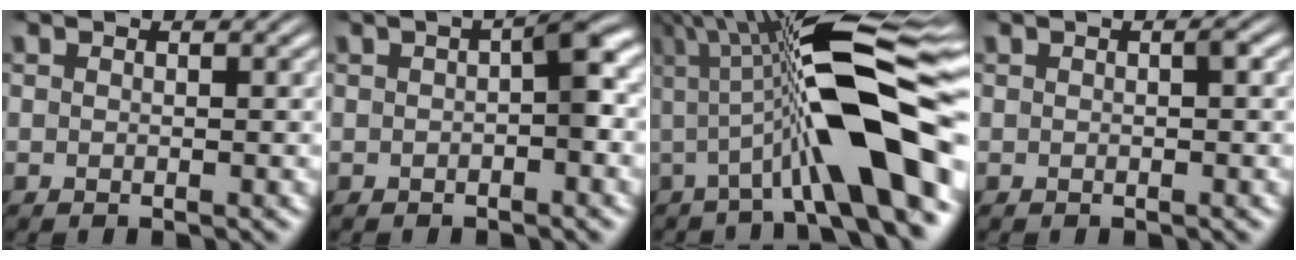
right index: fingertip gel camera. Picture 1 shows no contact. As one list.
[{"total": 3.1, "force": [0.2, 1.2, 2.8], "torque": [-0.035, 0.008, -0.001]}, {"total": 11.7, "force": [1.3, 3.5, 11.1], "torque": [-0.174, 0.014, 0.012]}, {"total": 0.8, "force": [0.1, 0.3, 0.8], "torque": [-0.006, 0.005, -0.001]}]